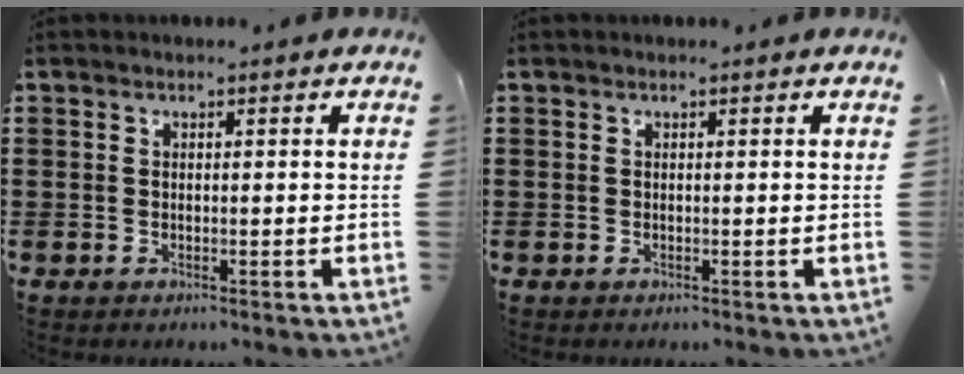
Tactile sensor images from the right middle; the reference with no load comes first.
{"total": 0.0}